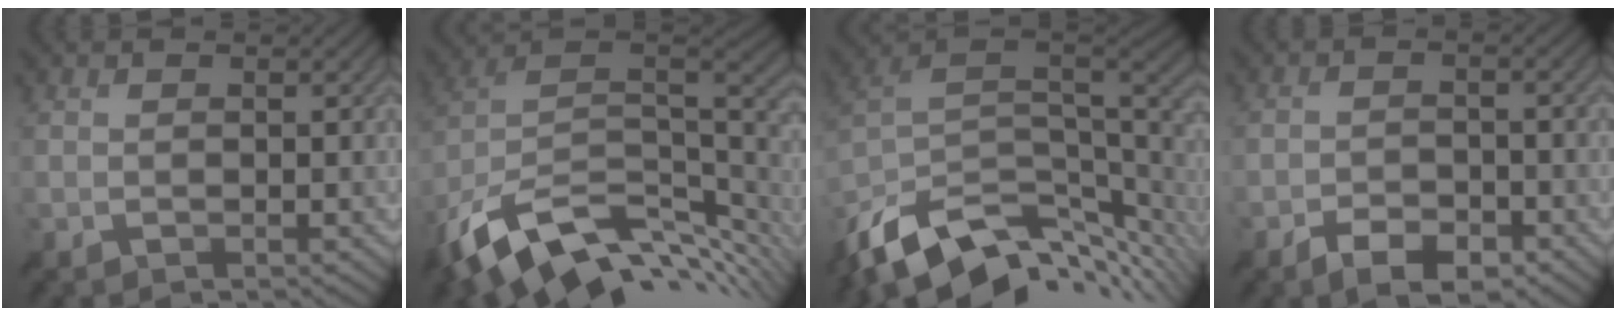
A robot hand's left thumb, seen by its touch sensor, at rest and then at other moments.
{"total": 15.8, "force": [-6.8, 8.3, 11.6], "torque": [-0.250, -0.013, -0.119]}
{"total": 14.4, "force": [-7.6, 7.3, 9.8], "torque": [-0.217, -0.022, -0.125]}
{"total": 4.8, "force": [-3.4, 2.0, 2.7], "torque": [-0.040, -0.002, -0.059]}